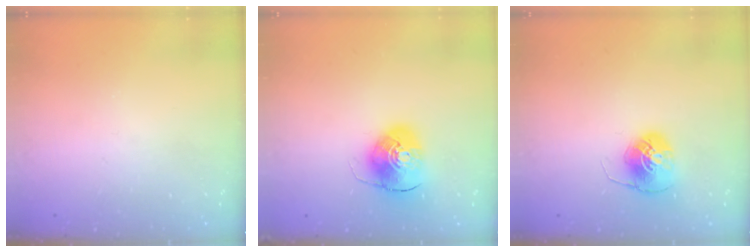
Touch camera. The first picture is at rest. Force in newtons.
{"total": 9.4, "press": 9.2, "slide": 1.5}
{"total": 7.9, "press": 7.9, "slide": 0.3}